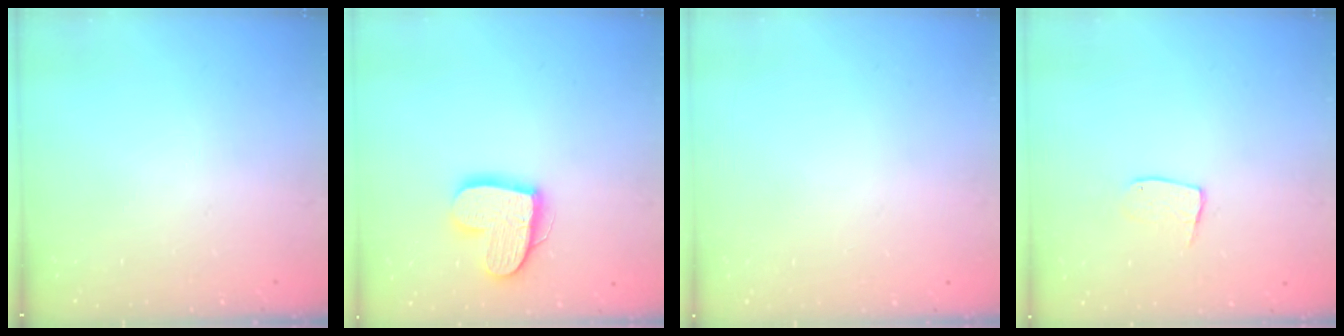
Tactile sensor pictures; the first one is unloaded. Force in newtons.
{"total": 15.0, "press": 15.0, "slide": 1.1}
{"total": 0.0}
{"total": 7.4, "press": 7.4, "slide": 0.4}